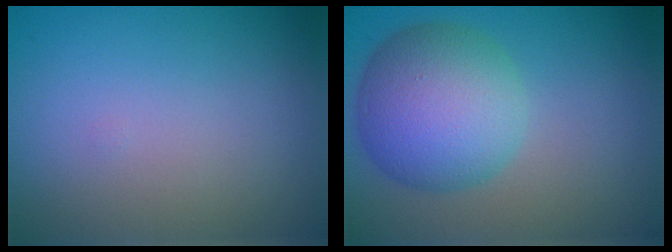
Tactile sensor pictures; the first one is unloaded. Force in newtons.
{"total": 8.3, "press": 8.3, "slide": 0.1}